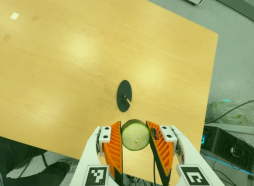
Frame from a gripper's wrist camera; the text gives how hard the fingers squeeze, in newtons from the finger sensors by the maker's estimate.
{"total": 10.0, "left": 9.2, "right": 10.7}